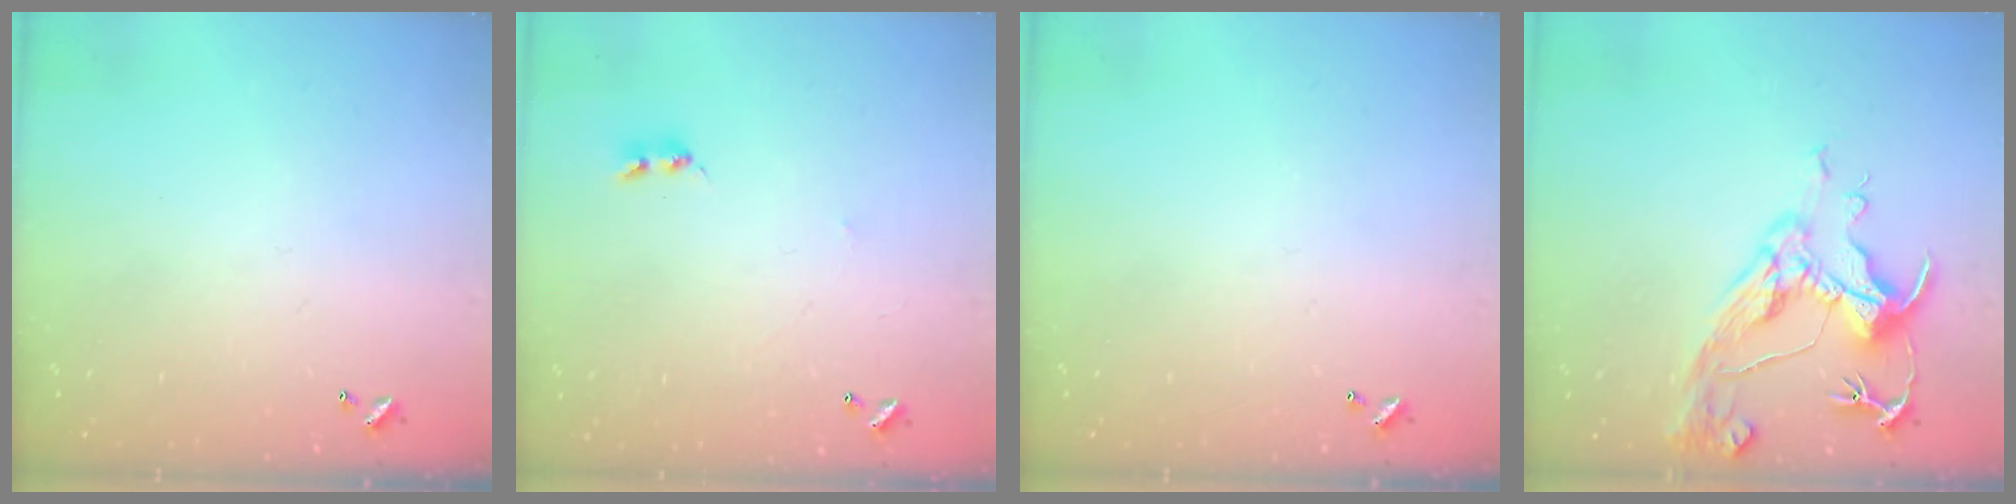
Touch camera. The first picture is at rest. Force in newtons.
{"total": 1.6, "press": 1.6, "slide": 0.4}
{"total": 0.0}
{"total": 8.7, "press": 8.5, "slide": 1.4}